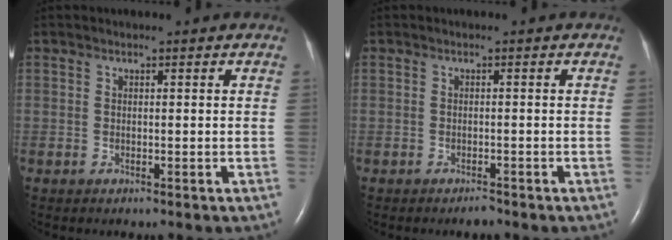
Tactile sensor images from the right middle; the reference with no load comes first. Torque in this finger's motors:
{"motor_torque": [0.12, -0.10, 0.00, -0.01]}